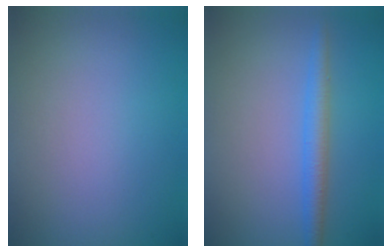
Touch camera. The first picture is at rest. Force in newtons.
{"total": 2.4, "press": 2.4, "slide": 0.2}